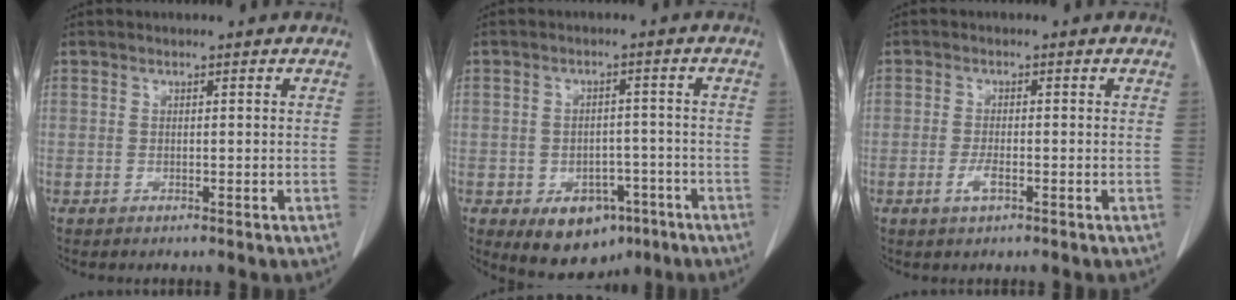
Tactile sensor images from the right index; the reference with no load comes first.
{"total": 8.3, "force": [-4.3, 5.7, 4.3], "torque": [-0.055, 0.009, -0.053]}
{"total": 2.4, "force": [-1.1, 0.6, 2.0], "torque": [-0.042, -0.002, -0.019]}